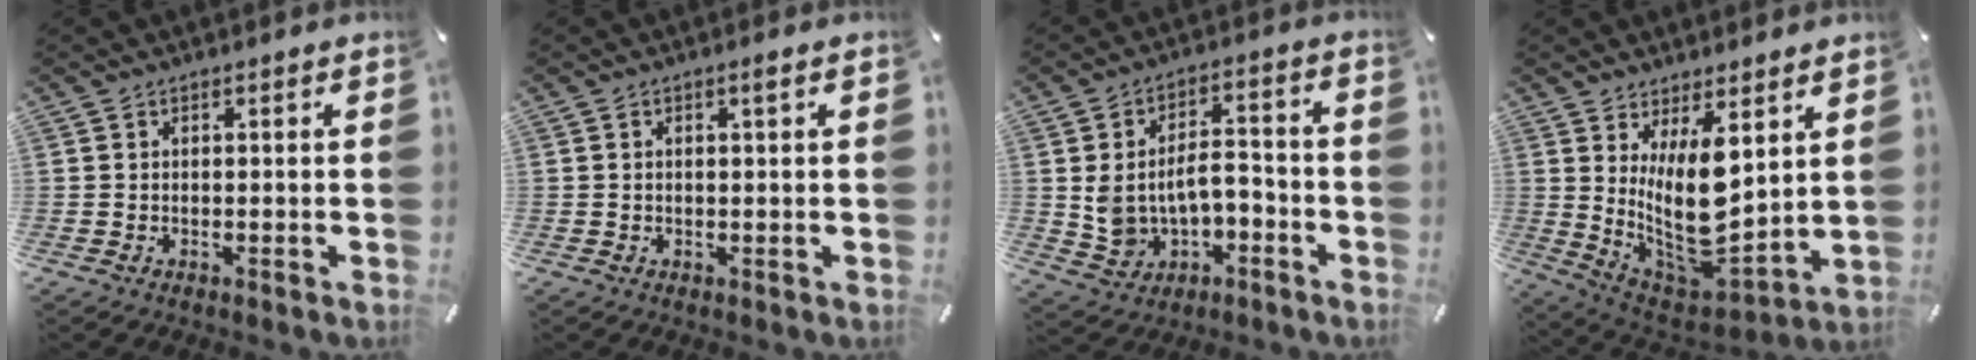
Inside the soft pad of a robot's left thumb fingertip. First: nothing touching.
{"total": 1.4, "force": [0.3, 0.3, 1.4], "torque": [-0.026, 0.001, 0.004]}
{"total": 9.4, "force": [-1.1, 7.0, 6.2], "torque": [-0.124, 0.010, -0.017]}
{"total": 15.9, "force": [4.7, 6.9, 13.5], "torque": [-0.255, -0.056, 0.084]}